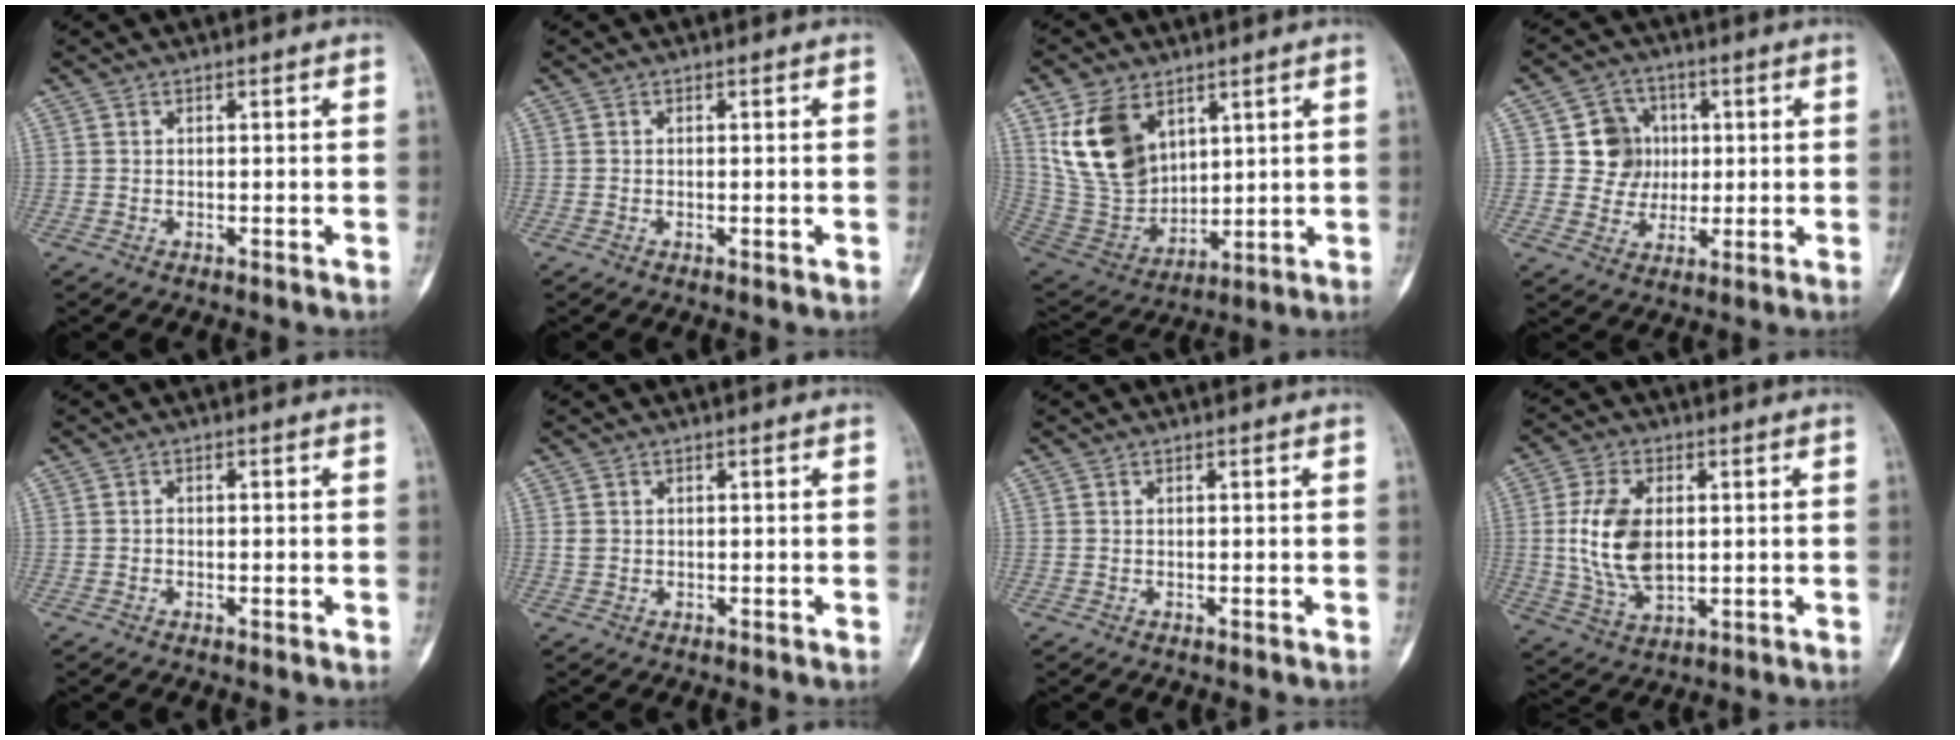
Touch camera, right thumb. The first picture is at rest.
{"total": 0.9, "force": [-0.2, 0.3, 0.8], "torque": [-0.009, -0.002, -0.002]}
{"total": 15.2, "force": [6.8, 10.1, 9.1], "torque": [-0.148, -0.033, 0.156]}
{"total": 8.0, "force": [1.2, 7.6, 2.2], "torque": [0.011, 0.008, 0.020]}
{"total": 1.0, "force": [-0.2, 0.5, 0.8], "torque": [-0.008, 0.000, -0.005]}
{"total": 1.0, "force": [0.1, 0.9, 0.5], "torque": [-0.008, 0.003, 0.006]}
{"total": 0.0}
{"total": 12.3, "force": [0.9, 7.3, 9.8], "torque": [-0.188, -0.007, 0.025]}